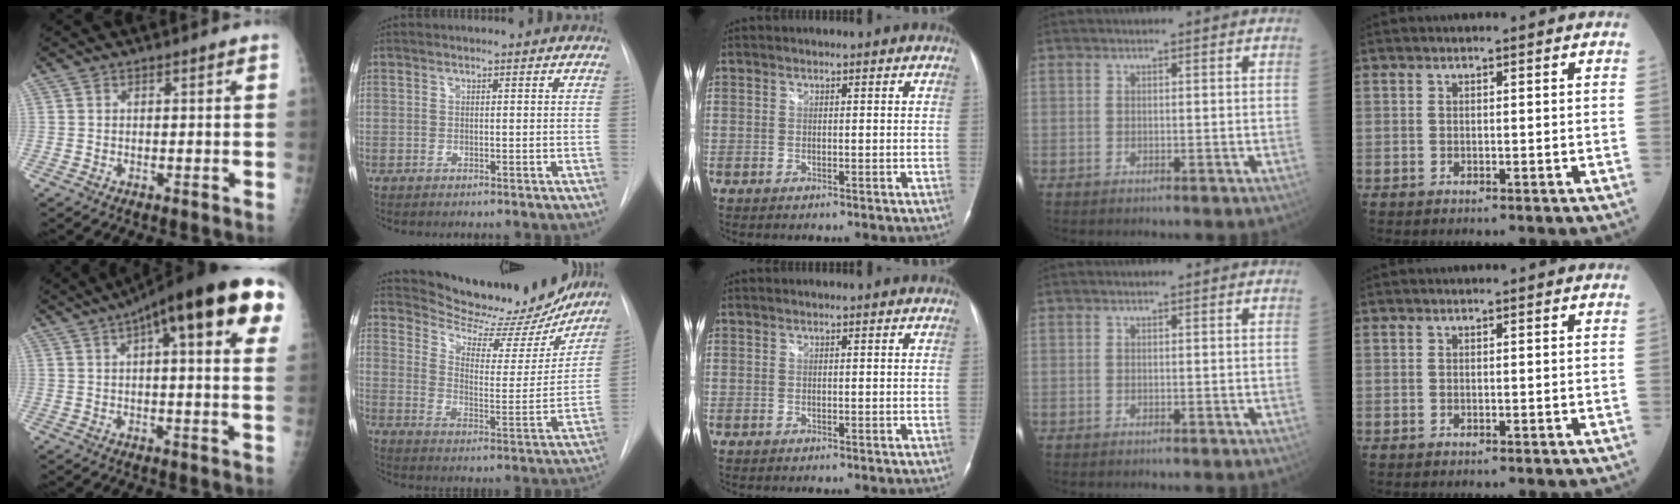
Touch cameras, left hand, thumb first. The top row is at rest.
{"thumb": {"total": 24.0, "force": [10.1, 6.4, 20.8], "torque": [-0.274, 0.026, 0.134]}, "index": {"total": 20.0, "force": [18.8, 4.5, 5.0], "torque": [-0.072, -0.040, 0.256]}}